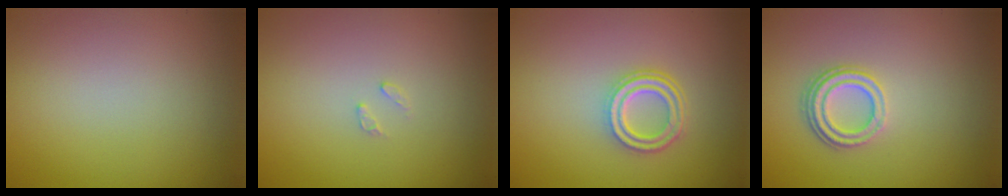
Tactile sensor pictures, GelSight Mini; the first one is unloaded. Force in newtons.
{"total": 0.8, "press": 0.7, "slide": 0.1}
{"total": 3.5, "press": 2.6, "slide": 2.3}
{"total": 3.2, "press": 2.4, "slide": 2.1}